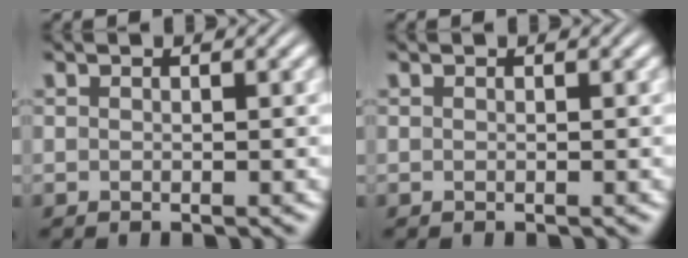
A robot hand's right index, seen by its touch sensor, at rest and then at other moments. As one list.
[{"total": 0.0}]